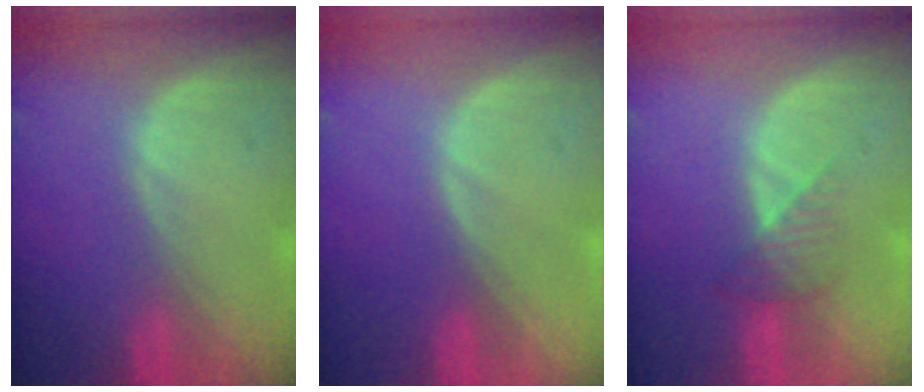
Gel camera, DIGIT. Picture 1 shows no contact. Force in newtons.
{"total": 0.0}
{"total": 3.4, "press": 3.0, "slide": 1.5}